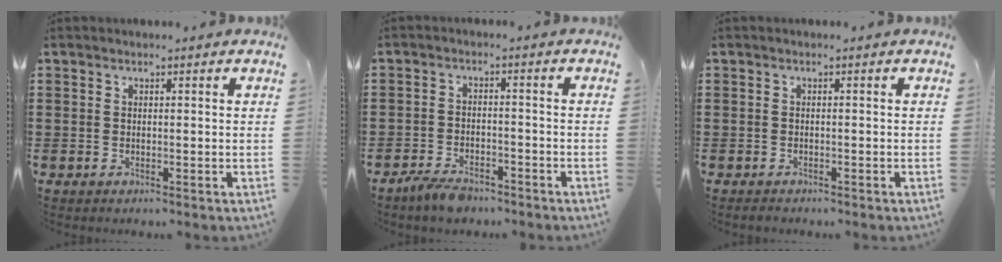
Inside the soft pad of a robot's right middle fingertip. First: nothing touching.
{"total": 3.4, "force": [-2.8, 1.0, 1.5], "torque": [-0.039, 0.004, -0.059]}
{"total": 0.7, "force": [-0.7, 0.2, 0.0], "torque": [-0.003, -0.002, -0.015]}